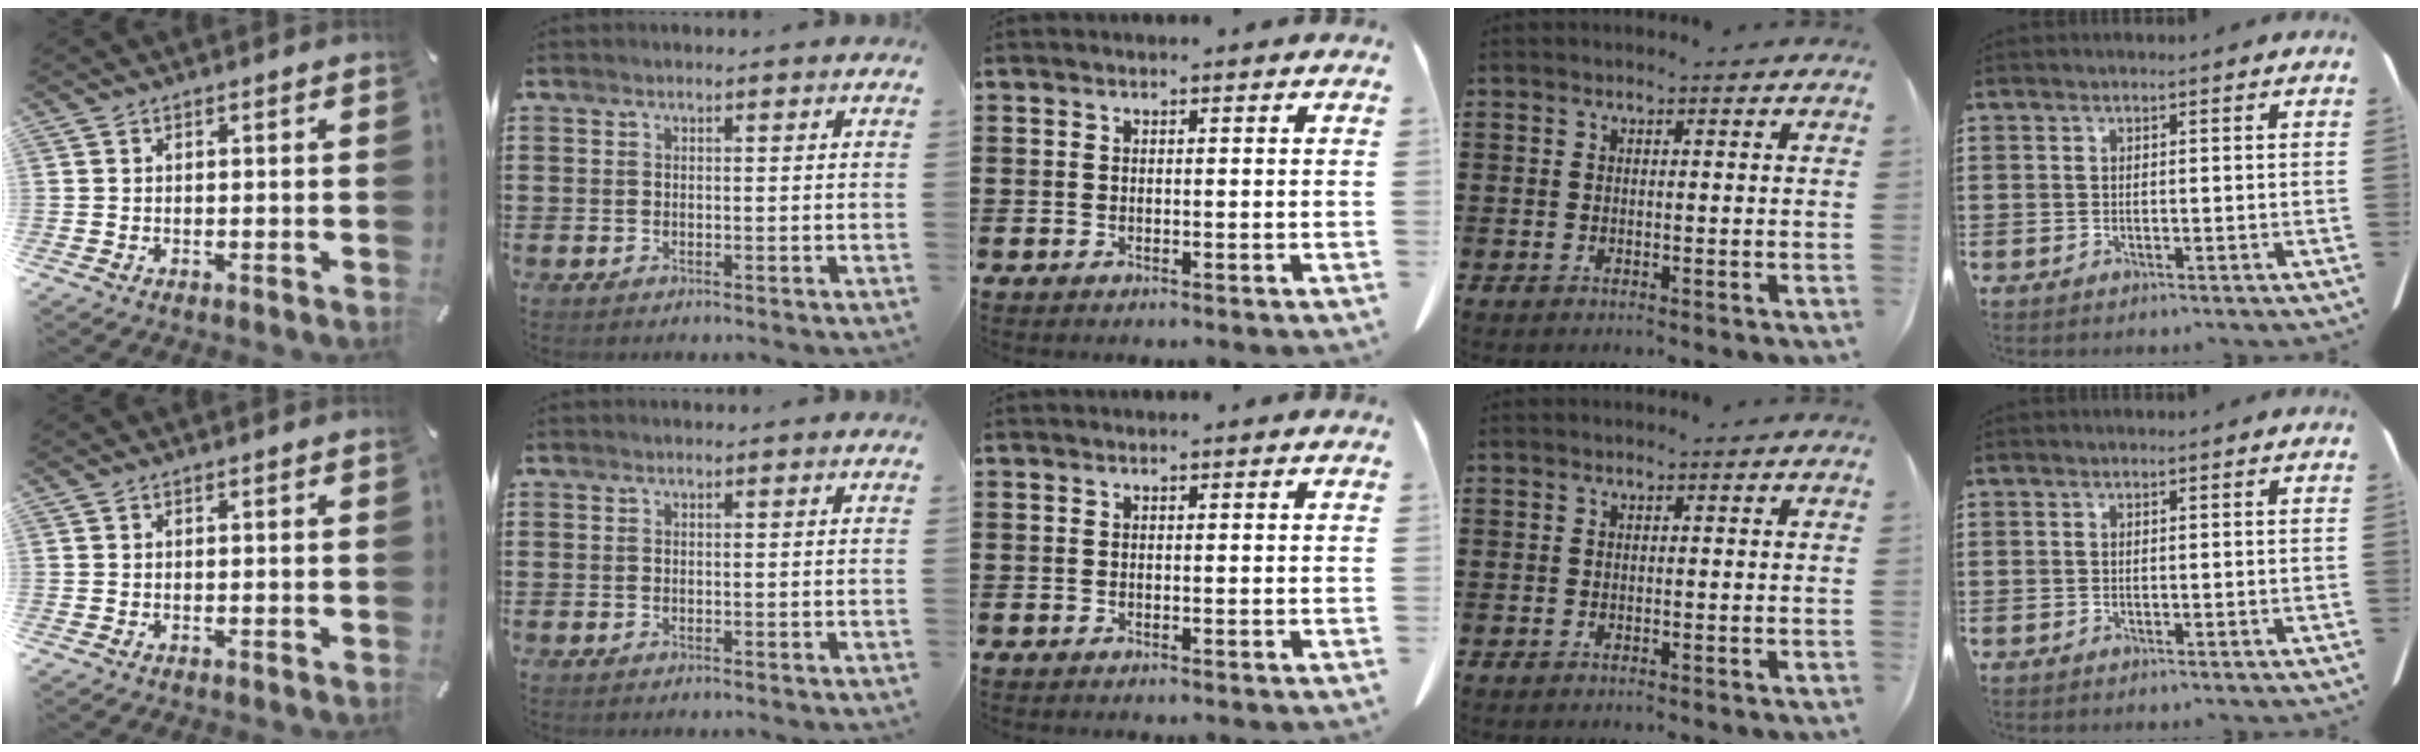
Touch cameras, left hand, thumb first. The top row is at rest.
{}